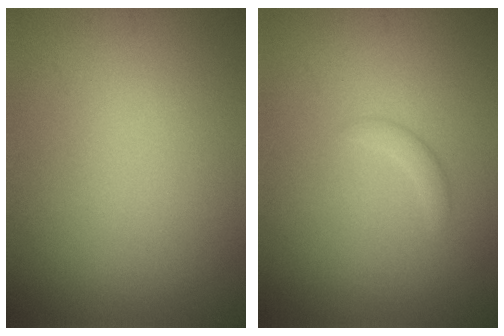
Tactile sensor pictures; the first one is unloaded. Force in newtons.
{"total": 1.0, "press": 1.0, "slide": 0.1}